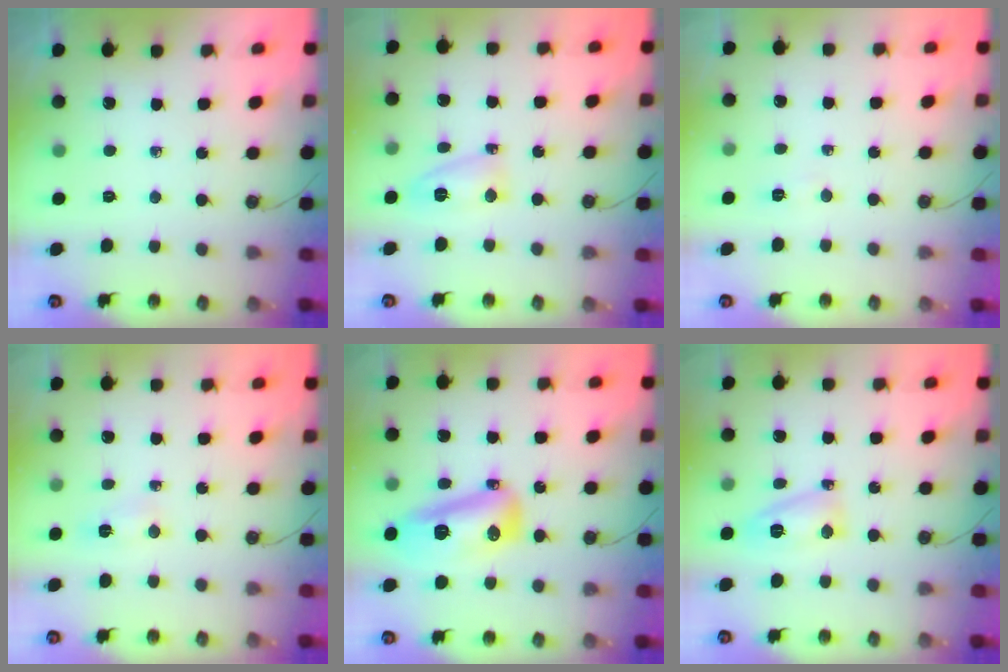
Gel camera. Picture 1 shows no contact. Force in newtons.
{"total": 5.2, "press": 5.1, "slide": 1.1}
{"total": 2.4, "press": 2.3, "slide": 0.7}
{"total": 3.8, "press": 3.7, "slide": 0.5}
{"total": 13.4, "press": 13.4, "slide": 1.2}
{"total": 7.2, "press": 7.2, "slide": 1.0}